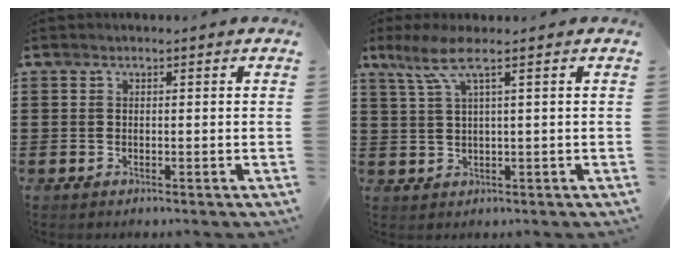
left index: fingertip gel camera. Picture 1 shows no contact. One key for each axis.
{"total": 5.1, "fx": 2.1, "fy": 0.3, "fz": 4.6, "tx": -0.102, "ty": -0.002, "tz": 0.033}